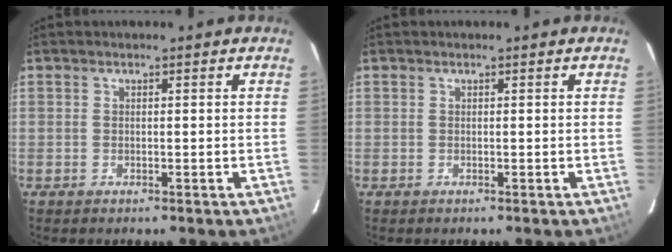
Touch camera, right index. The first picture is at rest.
{"total": 0.0}